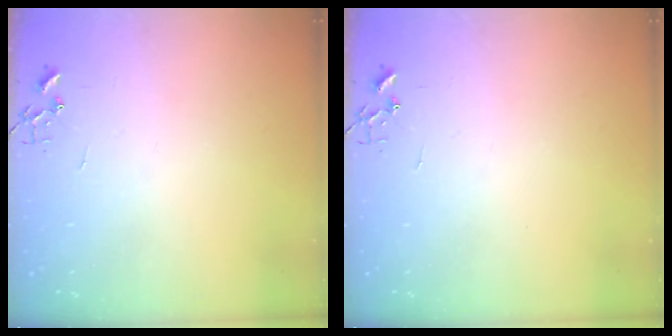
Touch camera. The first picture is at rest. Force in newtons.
{"total": 0.0}